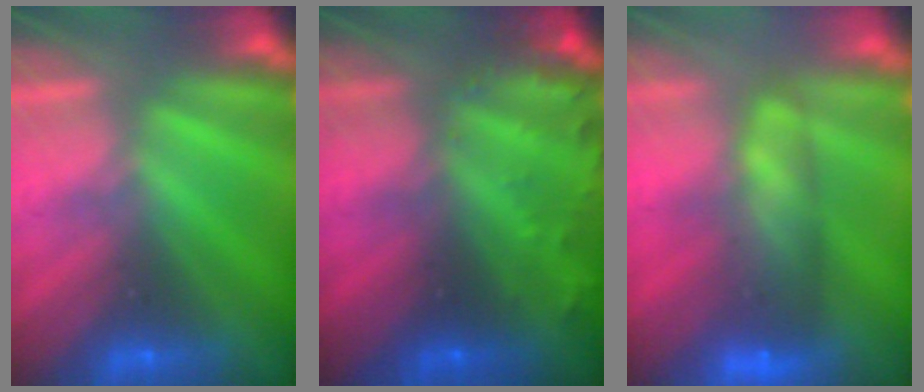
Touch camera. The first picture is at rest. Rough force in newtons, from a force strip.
{"total": 7.6}
{"total": 7.2}